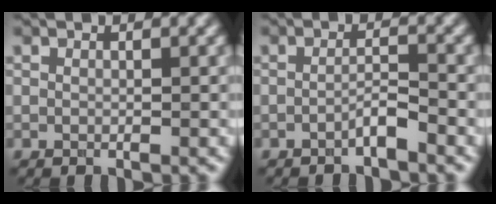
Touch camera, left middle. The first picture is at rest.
{"total": 1.6, "force": [-1.1, 0.1, 1.1], "torque": [-0.020, 0.008, -0.023]}